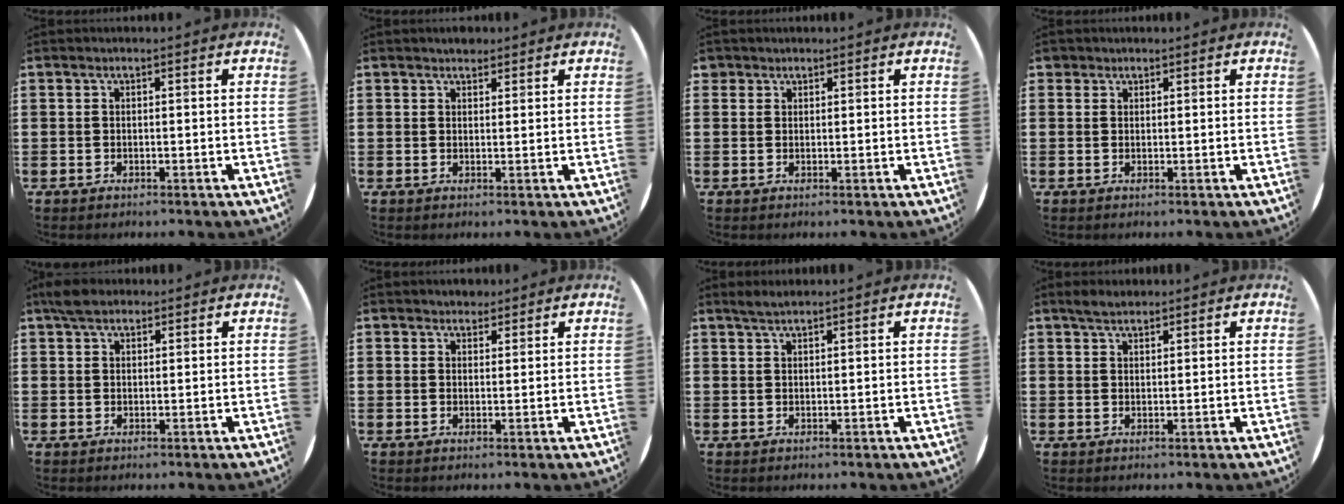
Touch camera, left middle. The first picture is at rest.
{"total": 1.6, "force": [1.5, 0.5, 0.1], "torque": [0.005, 0.000, 0.028]}
{"total": 1.1, "force": [1.0, 0.6, 0.0], "torque": [-0.002, 0.003, 0.019]}
{"total": 1.0, "force": [0.8, 0.5, 0.1], "torque": [-0.004, 0.003, 0.017]}
{"total": 3.3, "force": [2.7, 1.5, 1.2], "torque": [-0.022, 0.003, 0.051]}
{"total": 1.9, "force": [1.8, 0.7, 0.1], "torque": [0.004, 0.001, 0.033]}
{"total": 1.8, "force": [1.6, 0.2, 0.8], "torque": [-0.017, 0.002, 0.030]}
{"total": 2.4, "force": [2.2, 0.7, 0.8], "torque": [-0.011, 0.002, 0.039]}